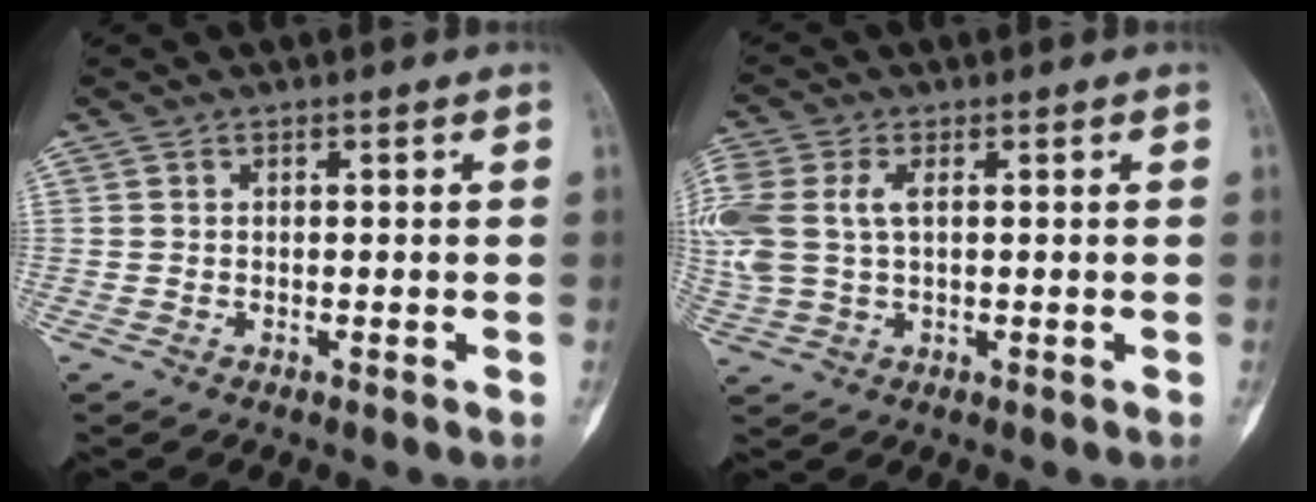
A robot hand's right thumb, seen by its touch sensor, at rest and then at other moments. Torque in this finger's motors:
{"motor_torque": [0.76, 0.81, 0.96, 0.26, 0.15]}